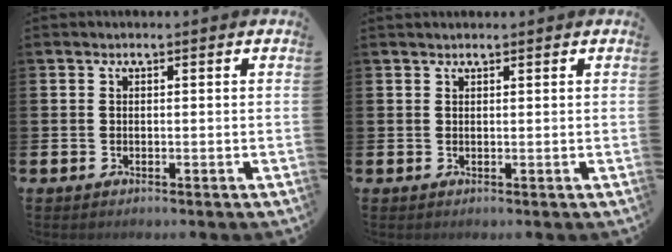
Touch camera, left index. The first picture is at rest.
{"total": 0.7, "force": [0.7, 0.1, 0.1], "torque": [0.002, -0.001, 0.011]}